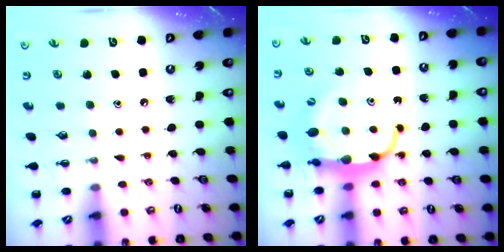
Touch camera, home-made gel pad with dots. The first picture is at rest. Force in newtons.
{"total": 7.7, "press": 7.6, "slide": 1.2}